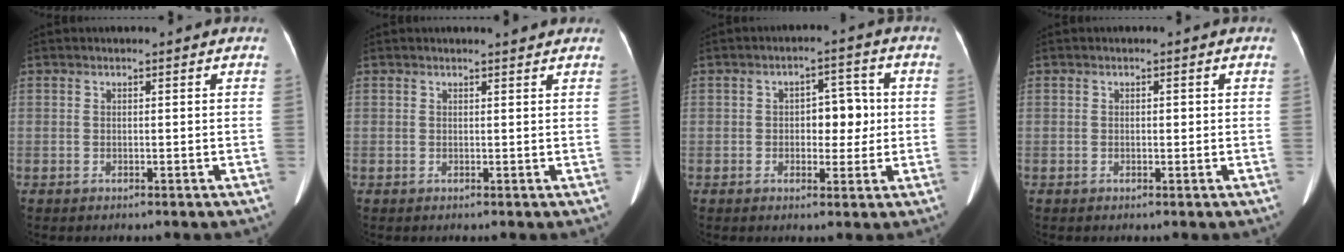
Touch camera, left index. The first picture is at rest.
{"total": 1.6, "force": [1.5, 0.0, 0.4], "torque": [-0.010, 0.000, 0.020]}
{"total": 5.4, "force": [0.1, 3.1, 4.5], "torque": [-0.057, 0.017, 0.005]}
{"total": 0.9, "force": [0.0, 0.5, 0.8], "torque": [-0.013, 0.001, 0.000]}